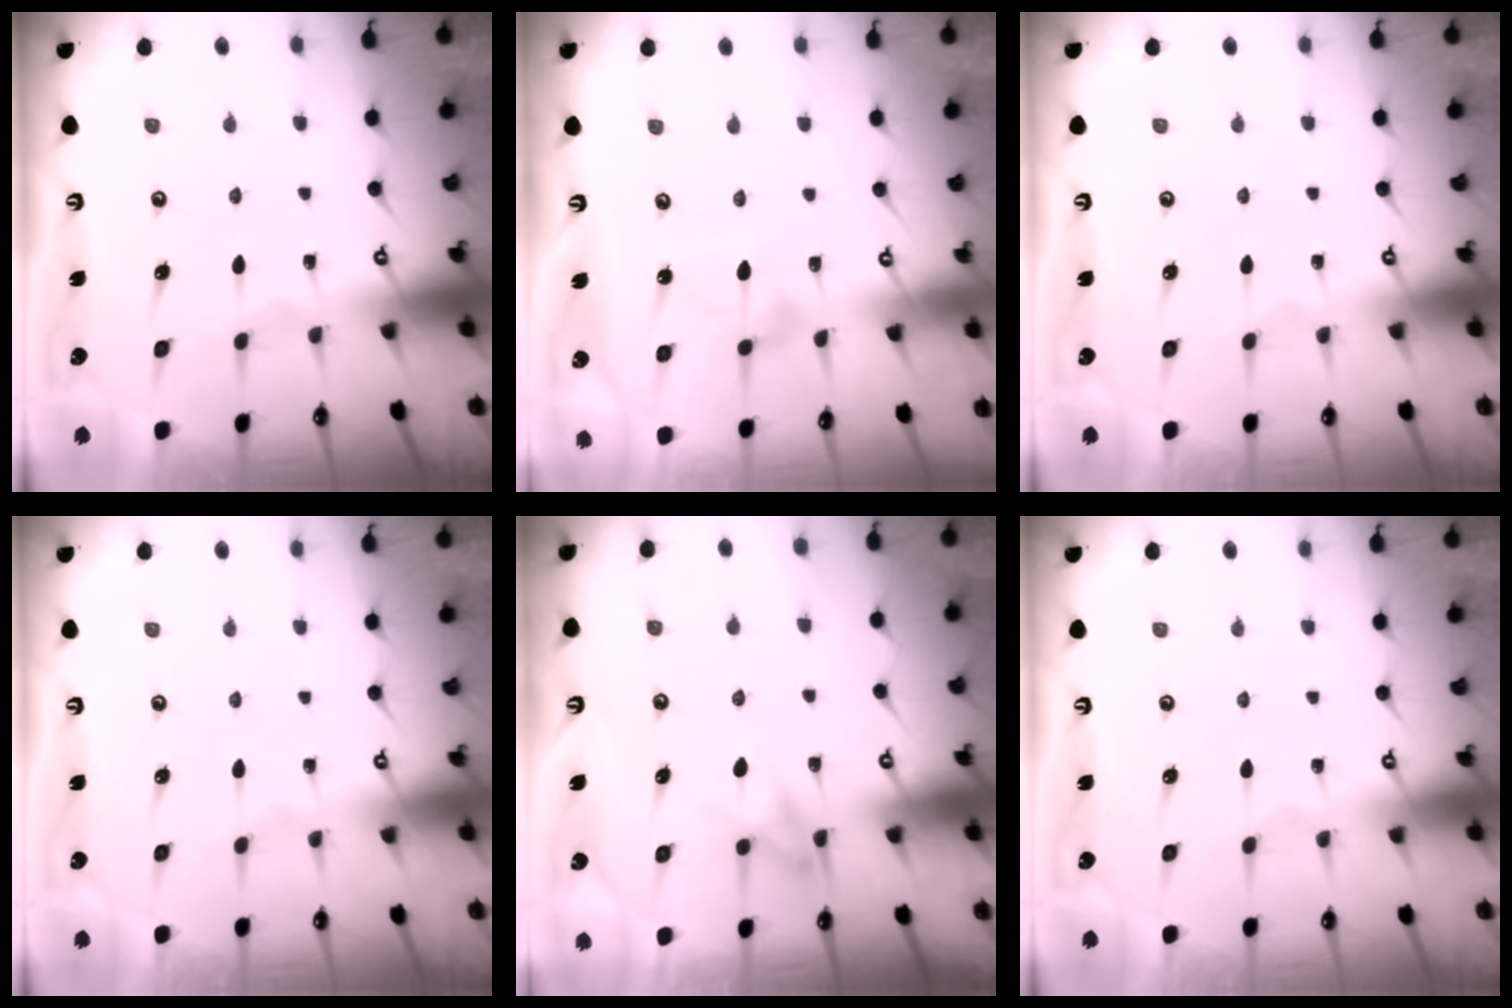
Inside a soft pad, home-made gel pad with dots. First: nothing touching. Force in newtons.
{"total": 5.8, "press": 5.8, "slide": 0.4}
{"total": 0.0}
{"total": 0.0}
{"total": 9.3, "press": 9.2, "slide": 1.3}
{"total": 0.0}